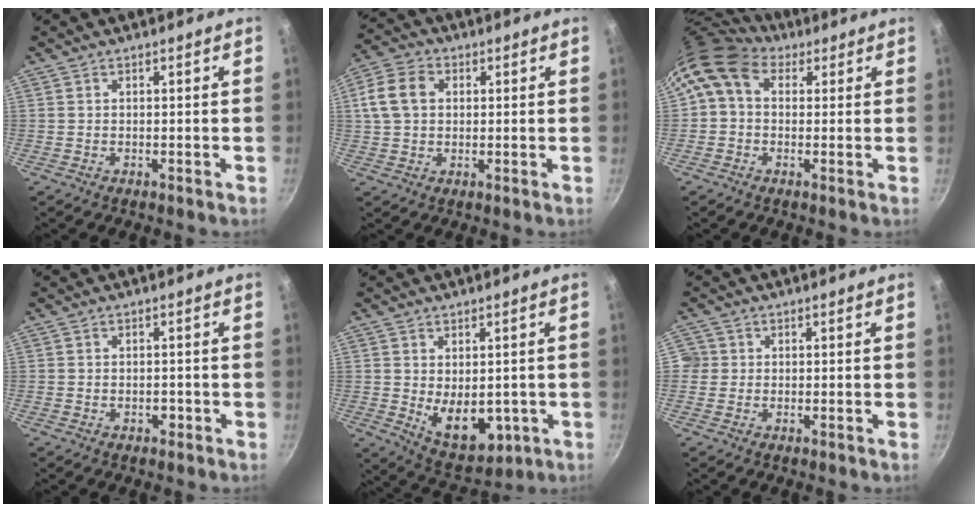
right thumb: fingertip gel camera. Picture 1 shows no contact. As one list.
[{"total": 8.6, "force": [1.6, 6.4, 5.4], "torque": [-0.094, 0.009, 0.018]}, {"total": 9.1, "force": [3.3, 6.6, 5.3], "torque": [-0.087, 0.015, 0.041]}, {"total": 1.4, "force": [-0.6, 1.0, 0.8], "torque": [-0.007, 0.008, -0.007]}, {"total": 10.0, "force": [-1.0, 6.4, 7.7], "torque": [-0.090, -0.019, 0.009]}, {"total": 2.4, "force": [-0.1, 2.4, 0.4], "torque": [0.011, 0.007, -0.006]}]